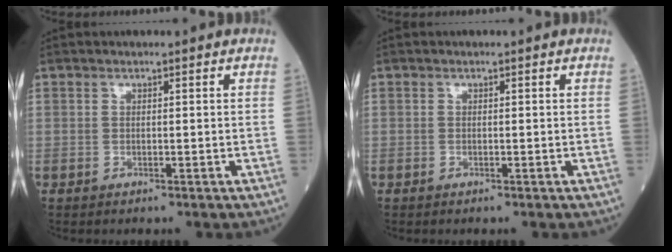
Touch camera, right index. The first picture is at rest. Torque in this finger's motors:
{"motor_torque": [0.06, 0.01, 0.04, -0.01]}